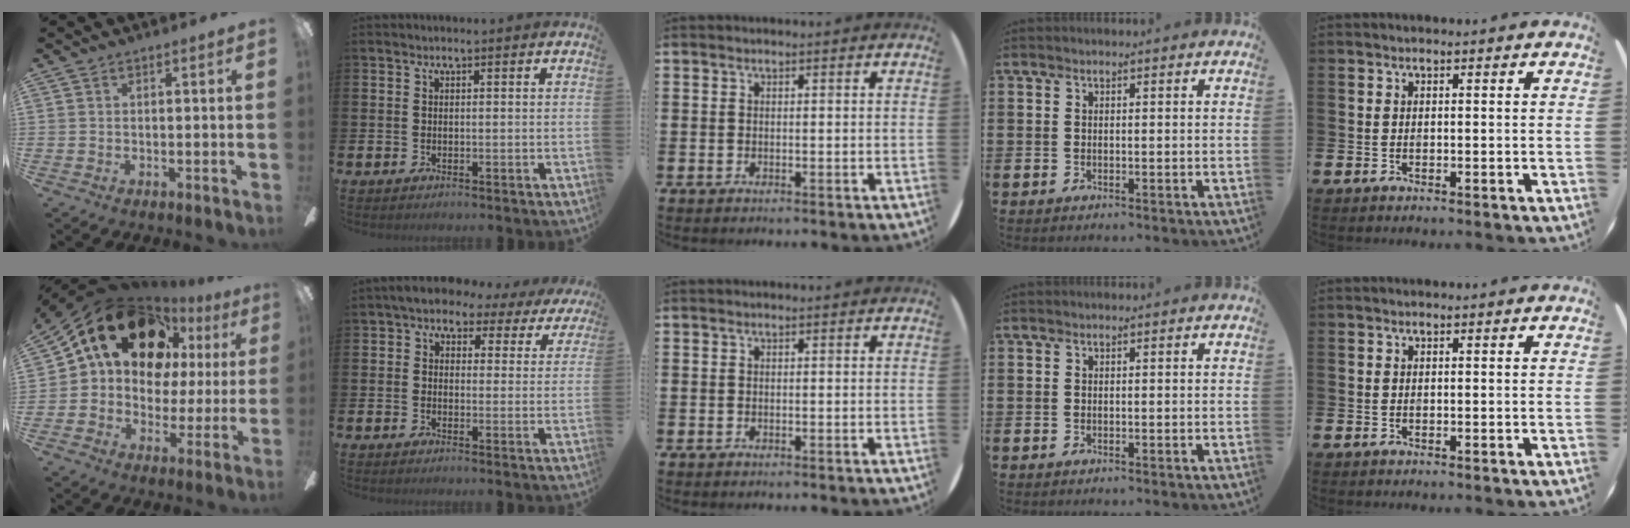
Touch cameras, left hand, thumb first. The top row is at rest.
{"thumb": {"total": 21.6, "force": [10.9, 14.6, 11.5], "torque": [-0.190, -0.050, 0.197]}, "index": {"total": 4.1, "force": [2.9, 2.6, 1.1], "torque": [-0.033, -0.016, 0.045]}}